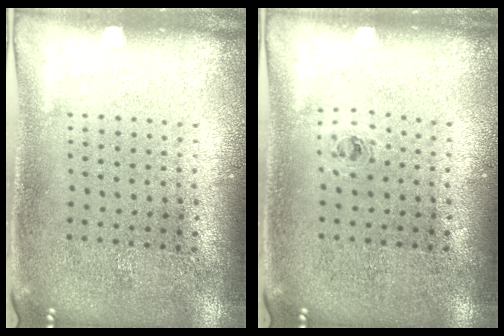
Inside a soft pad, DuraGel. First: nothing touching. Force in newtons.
{"total": 0.5, "press": 0.3, "slide": 0.5}